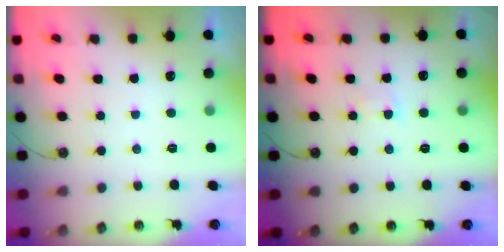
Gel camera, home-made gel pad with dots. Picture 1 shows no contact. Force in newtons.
{"total": 1.7, "press": 1.6, "slide": 0.3}